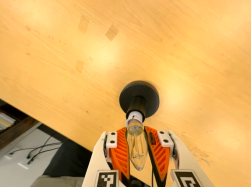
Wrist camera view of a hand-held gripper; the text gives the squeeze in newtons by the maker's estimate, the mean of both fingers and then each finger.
{"total": 18.4, "left": 17.4, "right": 19.5}